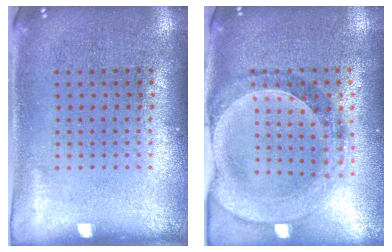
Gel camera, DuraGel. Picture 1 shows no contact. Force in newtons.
{"total": 1.4, "press": 1.4, "slide": 0.2}